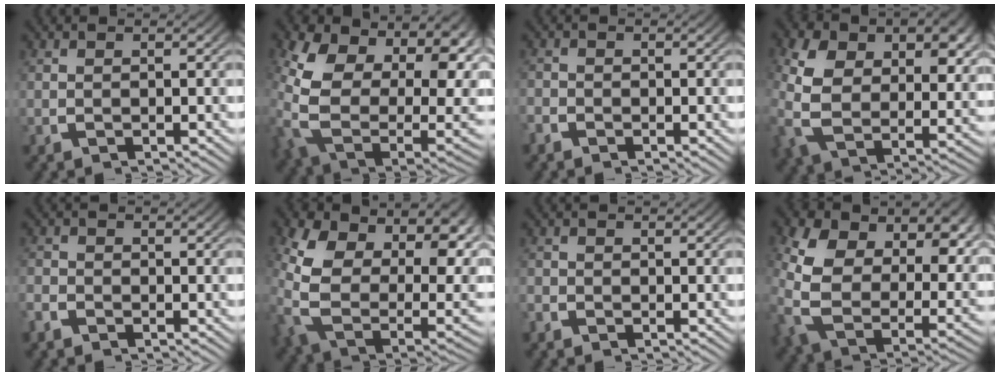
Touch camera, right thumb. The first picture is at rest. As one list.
[{"total": 18.3, "force": [0.0, 12.9, 13.0], "torque": [-0.311, -0.080, 0.040]}, {"total": 1.4, "force": [-1.1, 0.9, -0.1], "torque": [-0.004, -0.004, -0.025]}, {"total": 10.0, "force": [0.7, 7.0, 7.1], "torque": [-0.175, -0.043, 0.029]}, {"total": 1.7, "force": [-1.3, 1.0, 0.1], "torque": [-0.004, -0.003, -0.030]}, {"total": 16.6, "force": [0.5, 11.8, 11.6], "torque": [-0.288, -0.077, 0.043]}, {"total": 1.1, "force": [-0.7, 0.8, -0.1], "torque": [-0.004, -0.004, -0.018]}, {"total": 13.7, "force": [1.0, 9.5, 9.8], "torque": [-0.250, -0.072, 0.045]}]